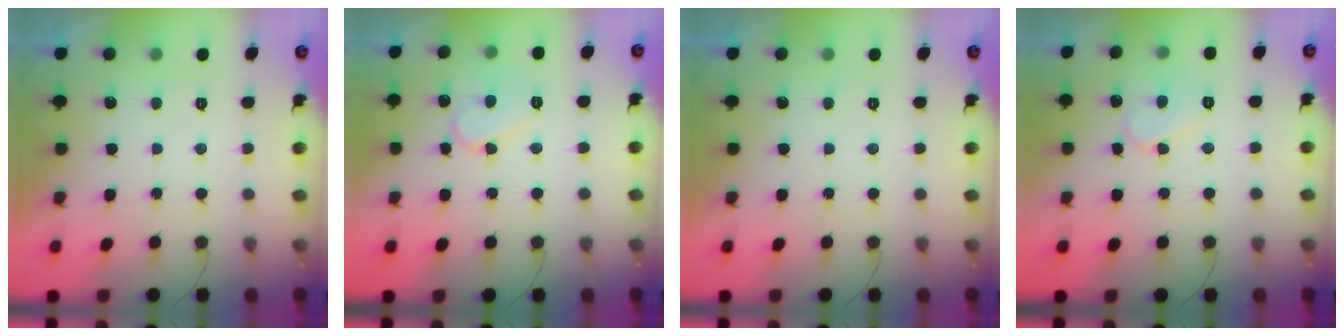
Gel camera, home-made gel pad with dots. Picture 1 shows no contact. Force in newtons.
{"total": 8.0, "press": 8.0, "slide": 0.8}
{"total": 0.0}
{"total": 6.3, "press": 6.3, "slide": 0.6}